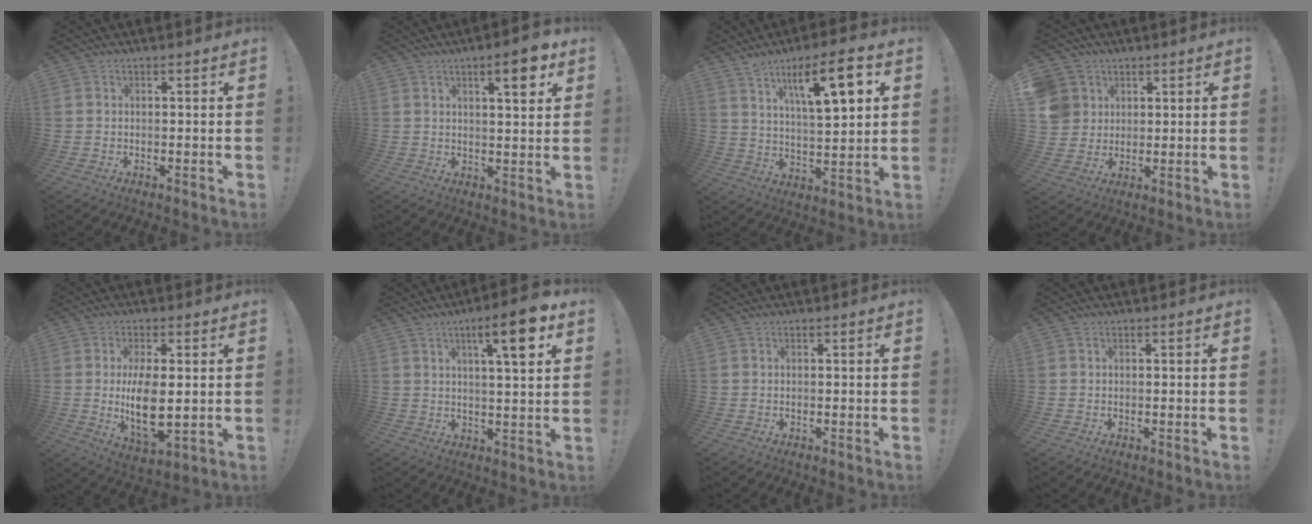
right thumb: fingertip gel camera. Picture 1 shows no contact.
{"total": 7.5, "force": [3.9, 1.5, 6.3], "torque": [-0.078, -0.019, 0.055]}
{"total": 15.2, "force": [7.1, 4.2, 12.7], "torque": [-0.195, -0.024, 0.107]}
{"total": 7.8, "force": [3.0, 7.0, 1.7], "torque": [-0.034, -0.016, 0.063]}
{"total": 12.5, "force": [0.6, 5.7, 11.1], "torque": [-0.209, -0.022, 0.007]}
{"total": 11.1, "force": [4.7, 2.0, 9.9], "torque": [-0.134, -0.016, 0.065]}
{"total": 0.0}
{"total": 0.0}